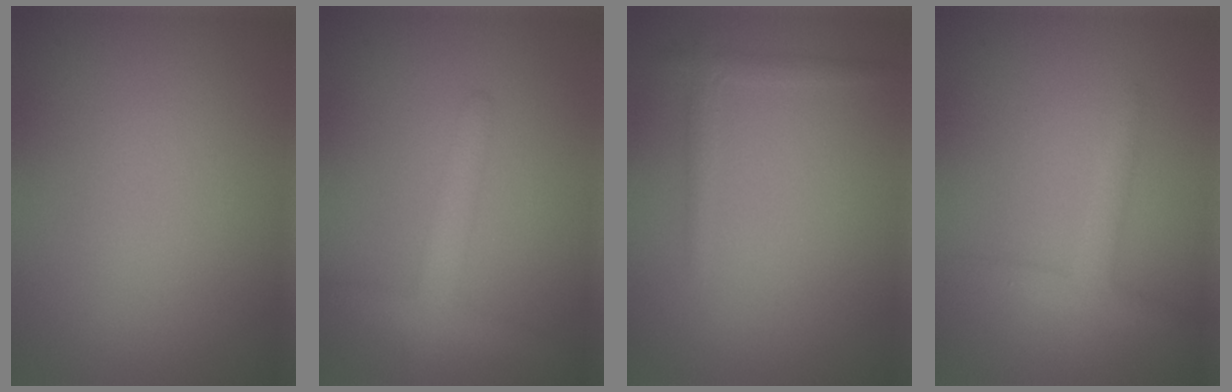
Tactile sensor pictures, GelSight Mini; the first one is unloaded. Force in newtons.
{"total": 3.8, "press": 3.7, "slide": 0.1}
{"total": 1.3, "press": 1.3, "slide": 0.1}
{"total": 2.3, "press": 2.3, "slide": 0.1}